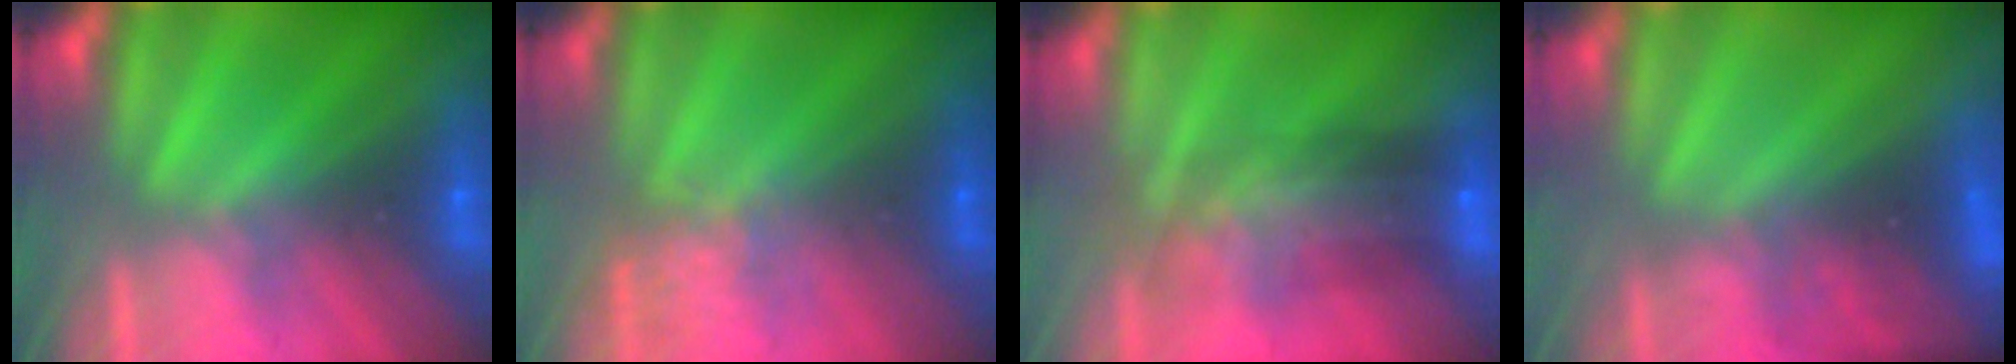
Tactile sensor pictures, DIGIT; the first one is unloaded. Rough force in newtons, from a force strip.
{"total": 2.5}
{"total": 7.0}
{"total": 3.2}